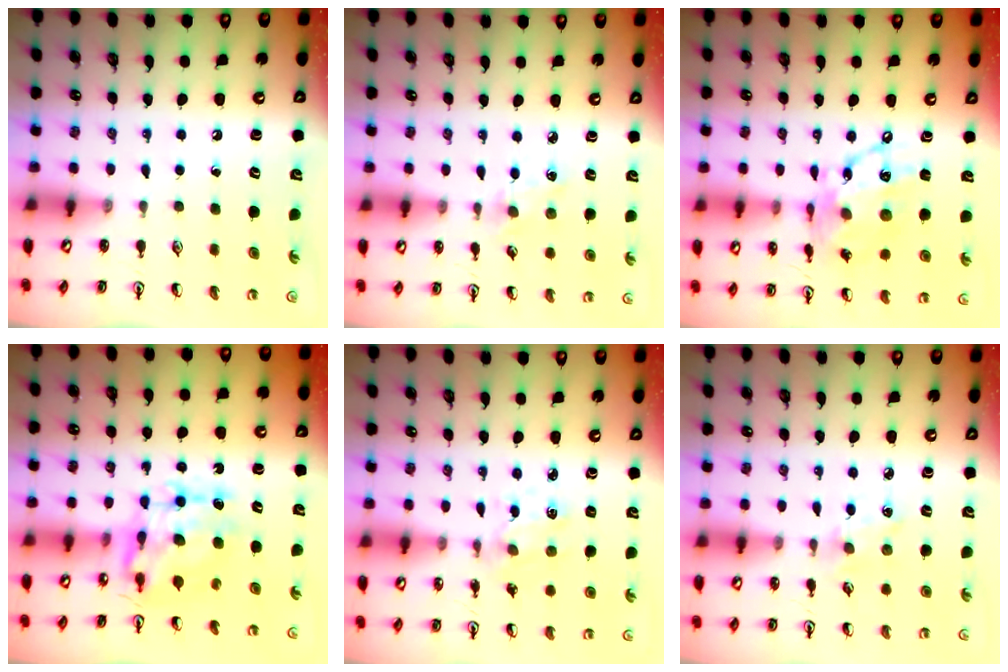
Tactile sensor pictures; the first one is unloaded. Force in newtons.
{"total": 3.1, "press": 3.1, "slide": 0.5}
{"total": 15.2, "press": 15.2, "slide": 1.1}
{"total": 8.4, "press": 8.4, "slide": 0.7}
{"total": 1.3, "press": 1.3, "slide": 0.1}
{"total": 3.0, "press": 3.0, "slide": 0.4}